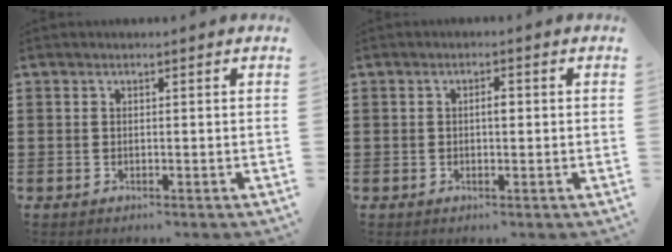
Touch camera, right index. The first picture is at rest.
{"total": 1.7, "force": [0.0, 0.5, 1.6], "torque": [-0.031, 0.001, -0.002]}